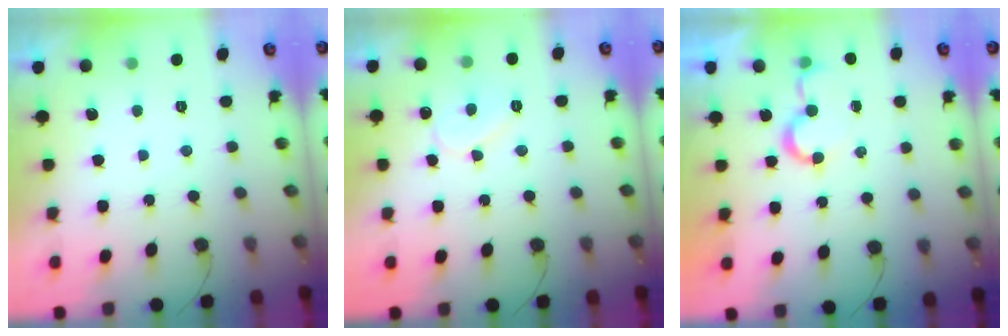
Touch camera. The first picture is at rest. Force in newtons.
{"total": 8.0, "press": 7.9, "slide": 0.5}
{"total": 5.8, "press": 5.8, "slide": 0.5}